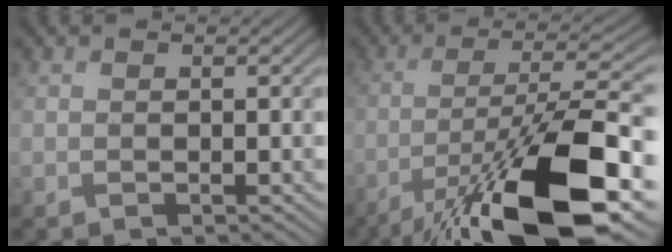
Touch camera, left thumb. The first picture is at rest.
{"total": 17.8, "force": [-9.9, 4.9, 13.9], "torque": [-0.234, -0.012, -0.168]}